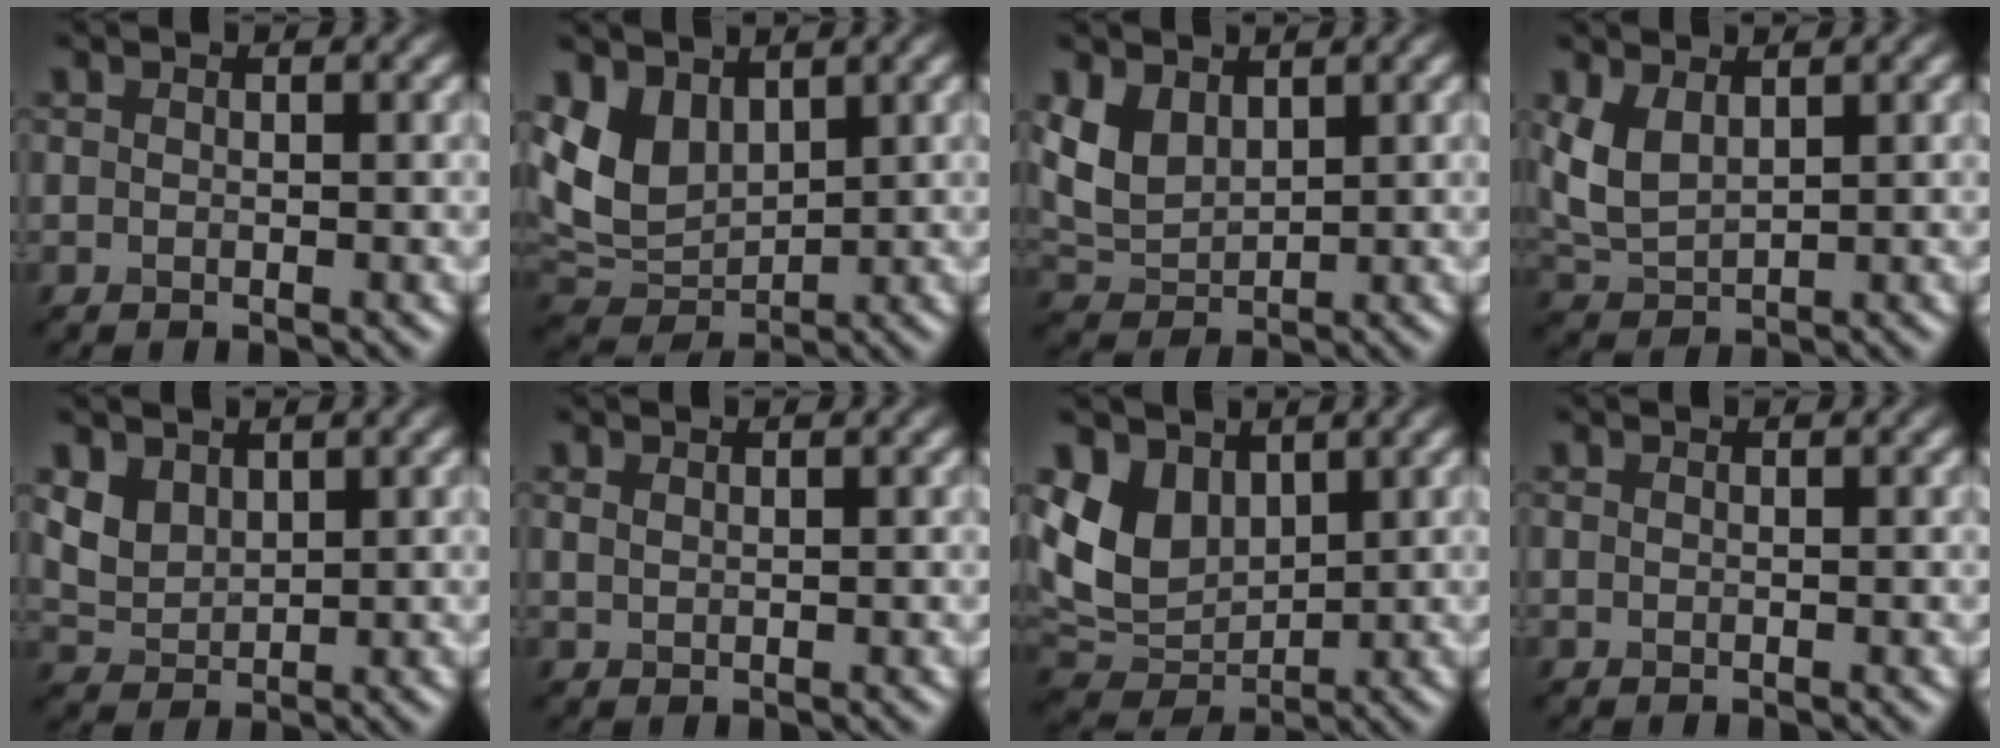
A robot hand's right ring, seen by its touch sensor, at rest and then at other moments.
{"total": 4.0, "force": [1.7, 2.8, 2.2], "torque": [-0.068, -0.004, 0.063]}
{"total": 2.5, "force": [1.3, 1.6, 1.3], "torque": [-0.059, 0.000, 0.056]}
{"total": 2.4, "force": [1.1, 1.2, 1.7], "torque": [-0.073, 0.004, 0.052]}
{"total": 1.5, "force": [1.2, 1.0, 0.1], "torque": [-0.031, 0.000, 0.053]}
{"total": 0.6, "force": [0.3, -0.3, -0.4], "torque": [-0.004, -0.002, 0.025]}
{"total": 4.4, "force": [1.6, 3.4, 2.2], "torque": [-0.069, -0.003, 0.059]}
{"total": 0.0}